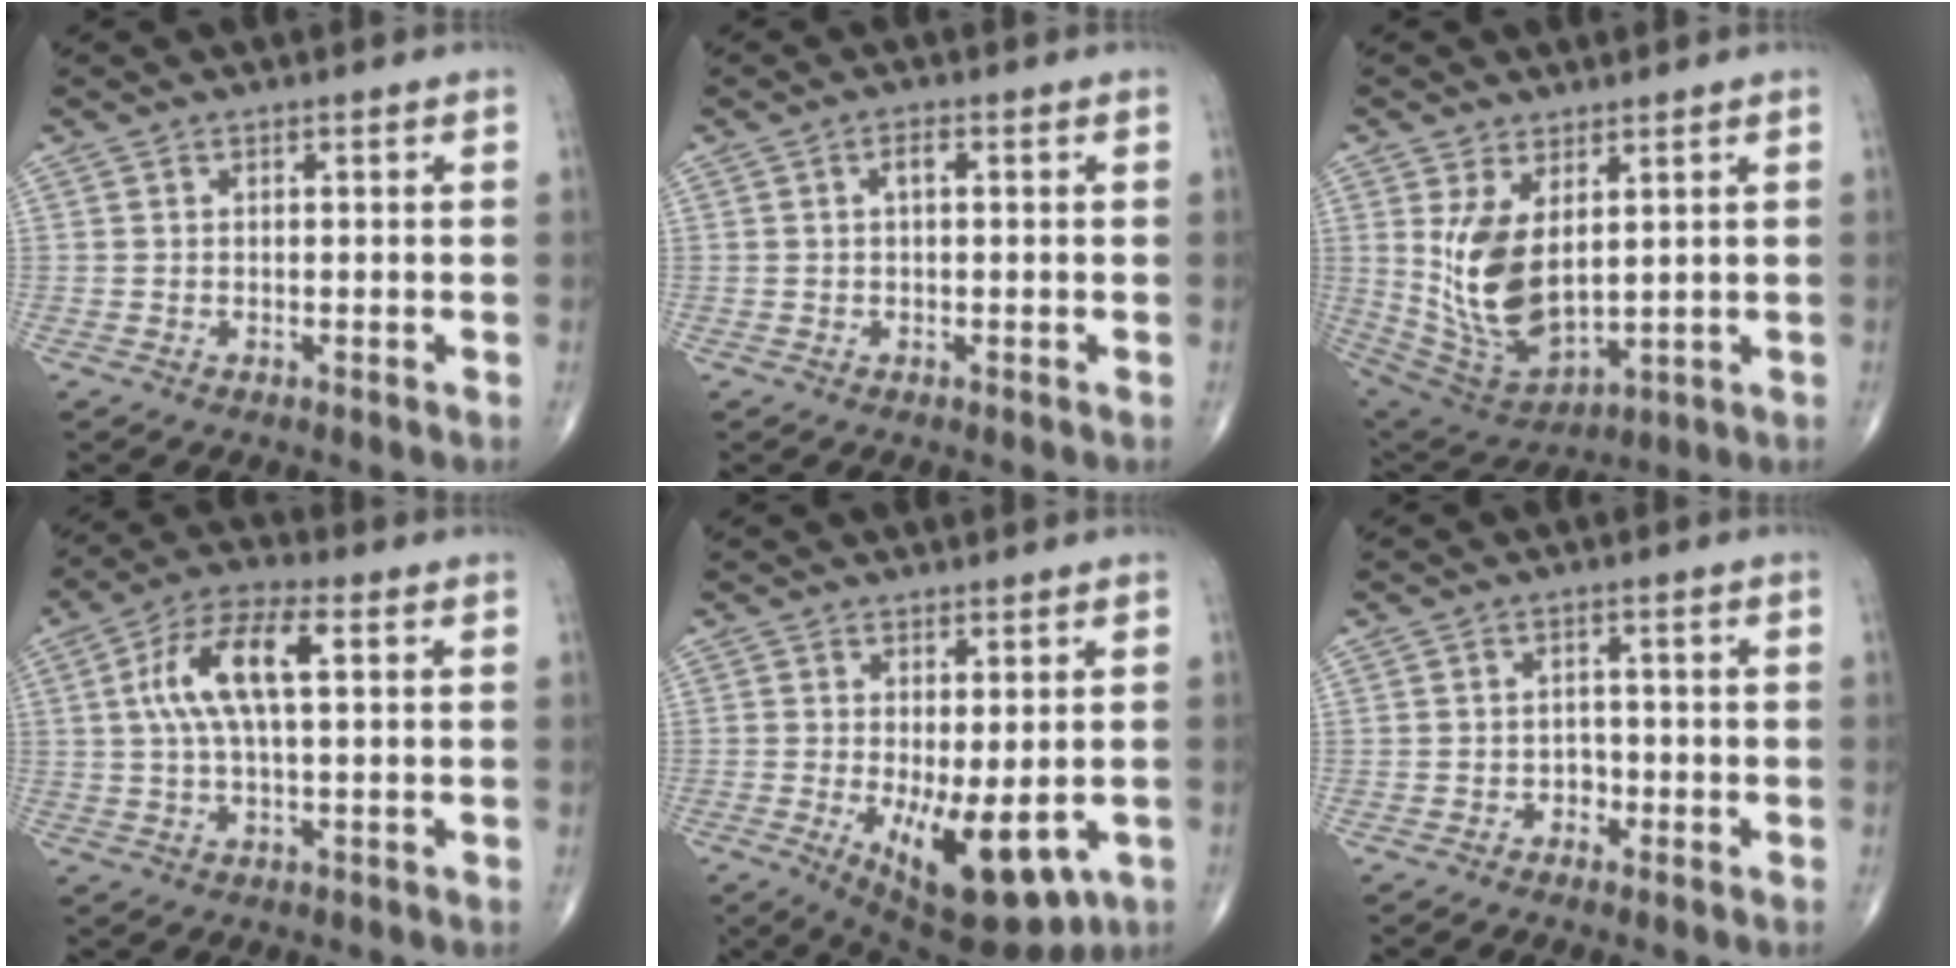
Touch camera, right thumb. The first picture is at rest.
{"total": 1.5, "force": [0.2, 0.7, 1.3], "torque": [-0.017, 0.005, -0.001]}
{"total": 13.4, "force": [2.9, 7.3, 10.9], "torque": [-0.196, -0.021, 0.080]}
{"total": 11.0, "force": [2.2, 4.0, 10.0], "torque": [-0.203, 0.028, 0.039]}
{"total": 12.6, "force": [-3.1, 5.3, 11.0], "torque": [-0.147, -0.022, -0.023]}
{"total": 2.1, "force": [-1.0, 1.7, 0.6], "torque": [0.009, 0.011, -0.020]}